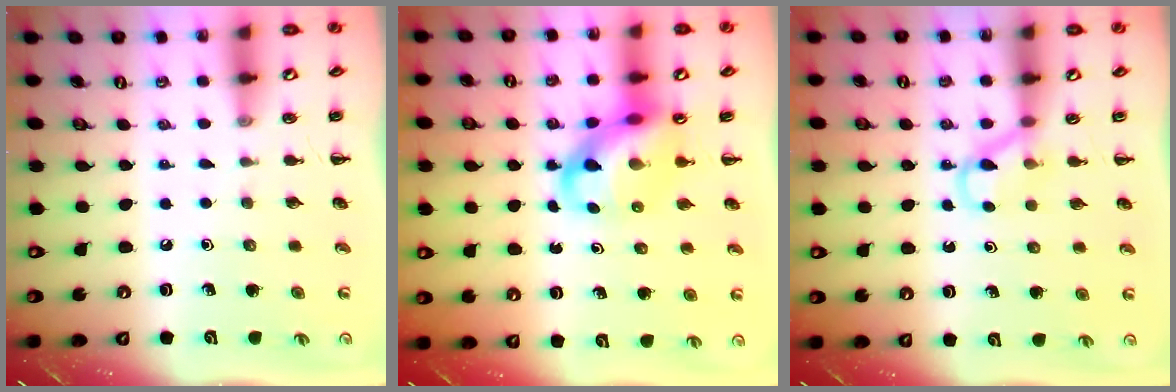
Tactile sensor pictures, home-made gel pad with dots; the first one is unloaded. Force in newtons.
{"total": 10.6, "press": 10.2, "slide": 3.0}
{"total": 5.0, "press": 4.8, "slide": 1.2}